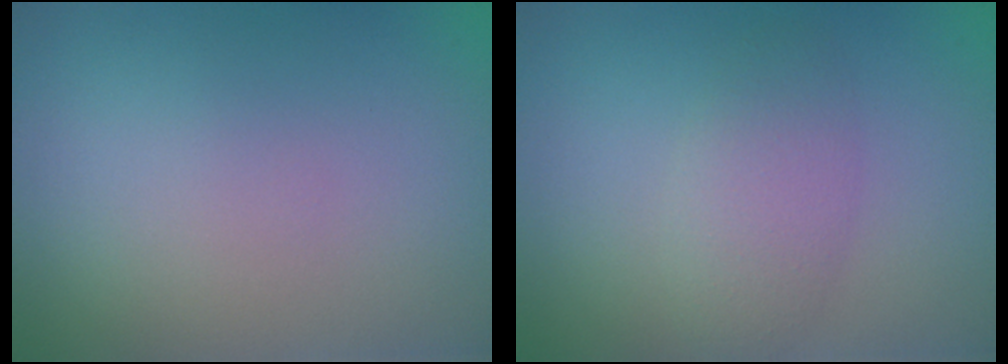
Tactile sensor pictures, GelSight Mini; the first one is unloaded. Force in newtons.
{"total": 2.7, "press": 2.7, "slide": 0.1}